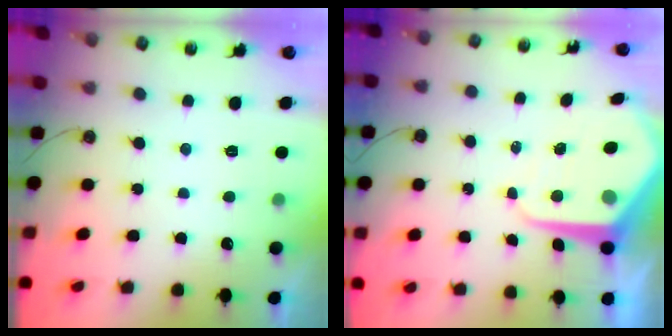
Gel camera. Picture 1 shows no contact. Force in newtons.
{"total": 10.6, "press": 10.6, "slide": 0.9}